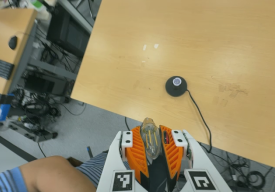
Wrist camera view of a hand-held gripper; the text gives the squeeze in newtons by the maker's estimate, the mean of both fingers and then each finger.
{"total": 20.7, "left": 24.0, "right": 17.3}